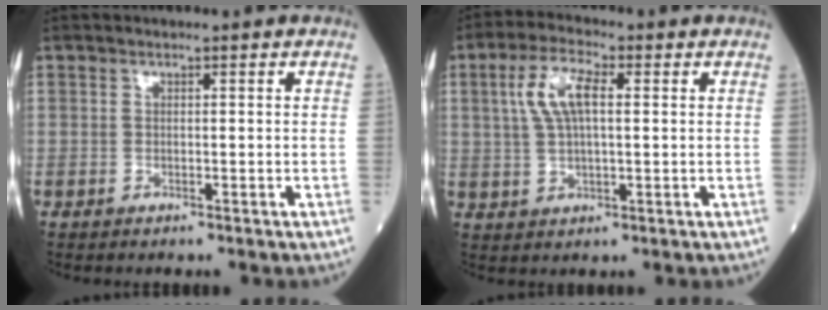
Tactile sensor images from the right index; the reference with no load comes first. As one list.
[{"total": 7.2, "force": [1.8, 2.4, 6.6], "torque": [-0.142, 0.014, 0.037]}]